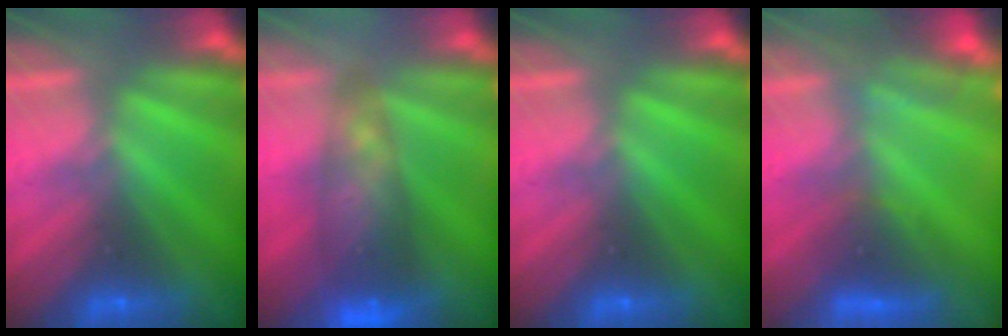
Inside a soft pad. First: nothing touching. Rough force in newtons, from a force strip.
{"total": 6.9}
{"total": 0.0}
{"total": 4.9}